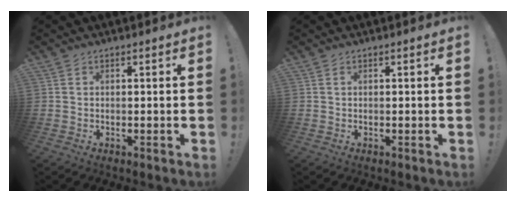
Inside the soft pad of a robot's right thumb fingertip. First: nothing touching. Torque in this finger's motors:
{"motor_torque": [0.00, -0.11, 0.02, -0.10, 0.00]}